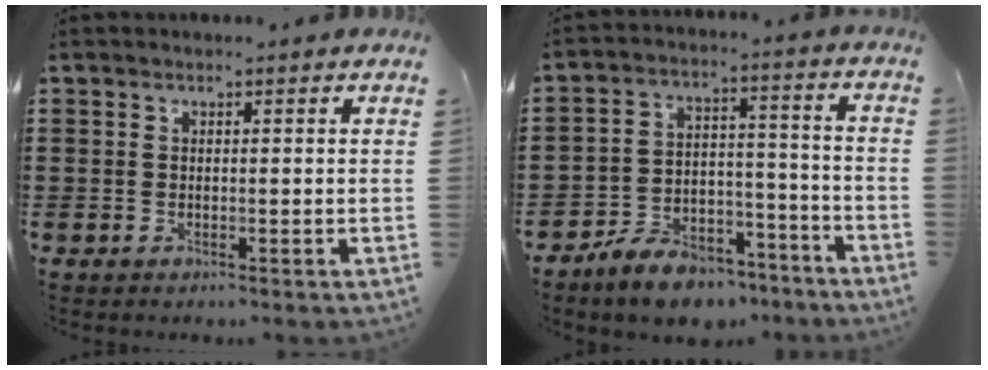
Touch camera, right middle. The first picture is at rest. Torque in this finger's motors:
{"motor_torque": [0.48, -0.24, 0.21, 0.15]}